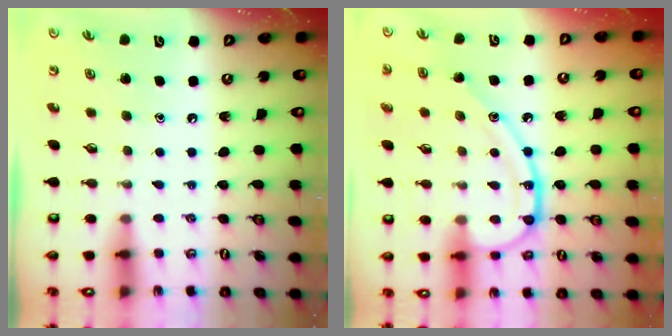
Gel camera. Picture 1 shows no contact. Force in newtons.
{"total": 13.4, "press": 13.4, "slide": 0.8}